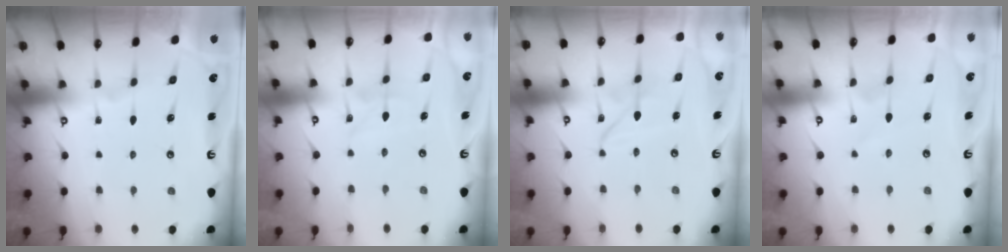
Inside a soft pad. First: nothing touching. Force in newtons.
{"total": 2.3, "press": 2.3, "slide": 0.3}
{"total": 2.1, "press": 2.1, "slide": 0.2}
{"total": 3.0, "press": 3.0, "slide": 0.4}